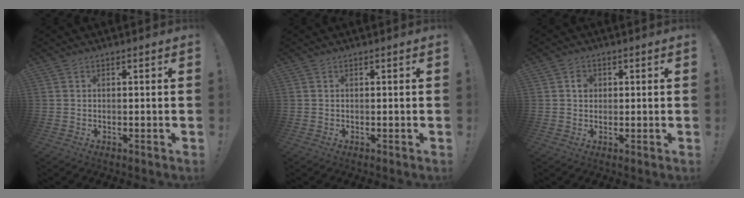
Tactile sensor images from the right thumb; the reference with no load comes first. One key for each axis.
{"total": 0.0}
{"total": 3.5, "fx": 0.6, "fy": 2.8, "fz": 1.9, "tx": -0.019, "ty": 0.001, "tz": 0.006}